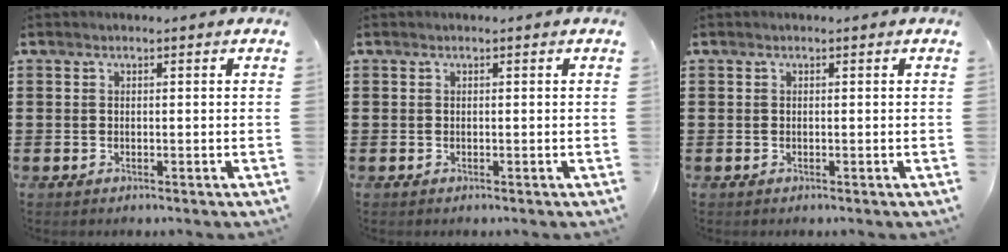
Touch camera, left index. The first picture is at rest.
{"total": 0.0}
{"total": 0.0}